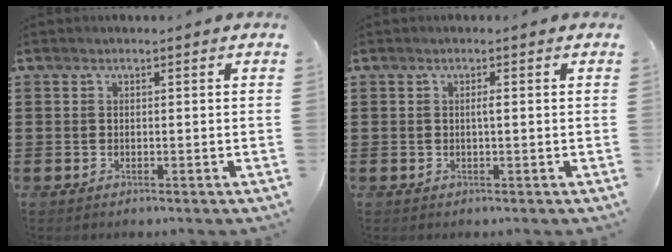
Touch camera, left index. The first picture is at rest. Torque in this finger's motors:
{"motor_torque": [0.09, 0.04, 0.00, 0.03]}